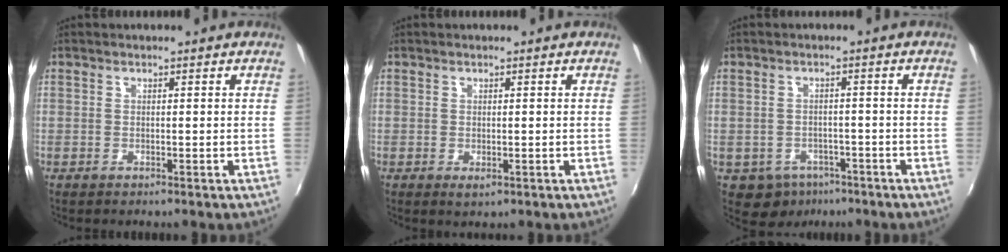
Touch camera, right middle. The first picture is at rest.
{"total": 1.1, "force": [-0.1, 0.7, 0.8], "torque": [-0.015, -0.004, -0.001]}
{"total": 5.6, "force": [-3.5, 4.1, 1.4], "torque": [-0.039, -0.002, -0.043]}